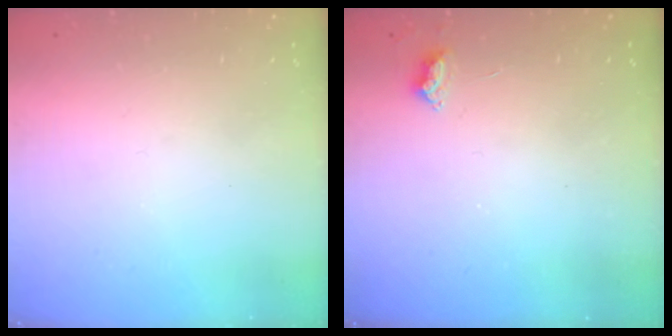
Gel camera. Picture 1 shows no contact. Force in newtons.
{"total": 3.9, "press": 3.9, "slide": 0.5}